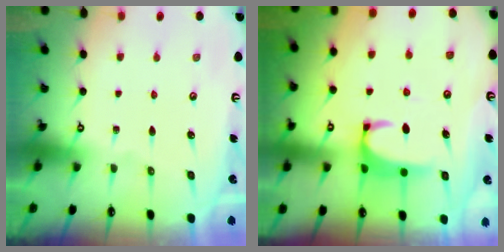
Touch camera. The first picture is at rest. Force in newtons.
{"total": 2.0, "press": 1.9, "slide": 0.6}